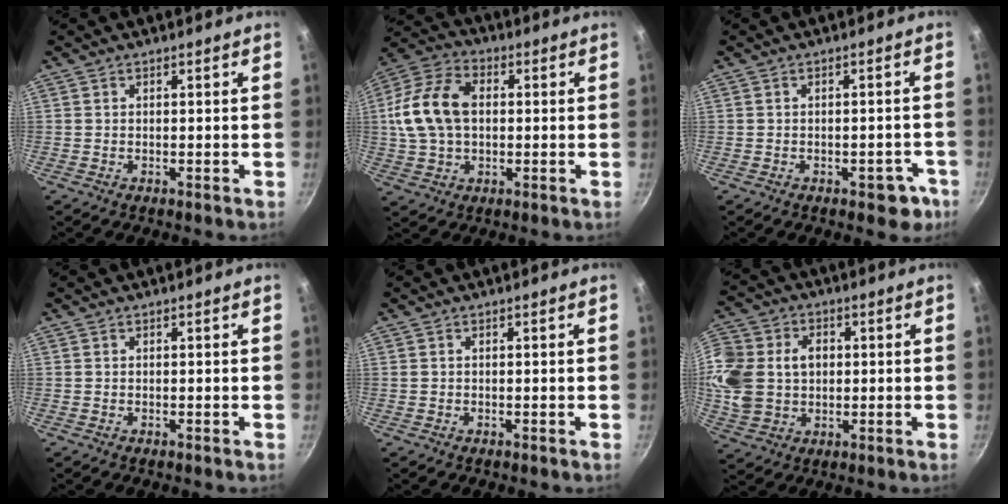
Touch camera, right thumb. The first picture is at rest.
{"total": 14.4, "force": [1.4, 9.8, 10.4], "torque": [-0.188, 0.023, 0.014]}
{"total": 4.9, "force": [-2.5, 2.8, 3.1], "torque": [-0.007, 0.027, -0.017]}
{"total": 0.0}
{"total": 0.0}
{"total": 18.6, "force": [2.4, 15.0, 10.6], "torque": [-0.243, 0.020, 0.042]}